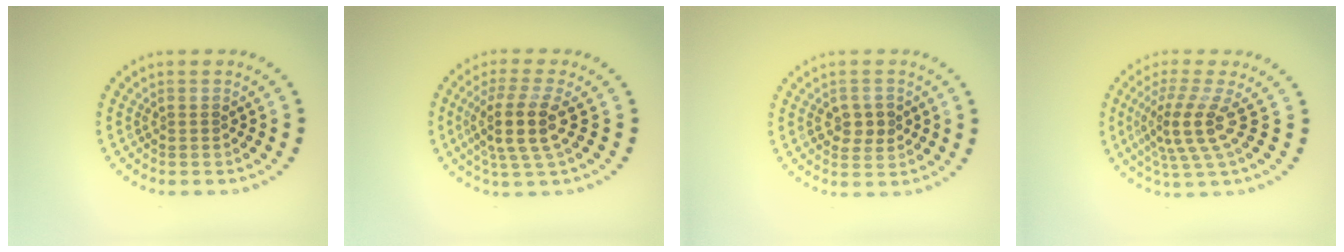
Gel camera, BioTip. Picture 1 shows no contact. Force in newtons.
{"total": 4.1, "press": 3.3, "slide": 2.4}
{"total": 2.4, "press": 2.4, "slide": 0.3}
{"total": 3.8, "press": 2.7, "slide": 2.7}